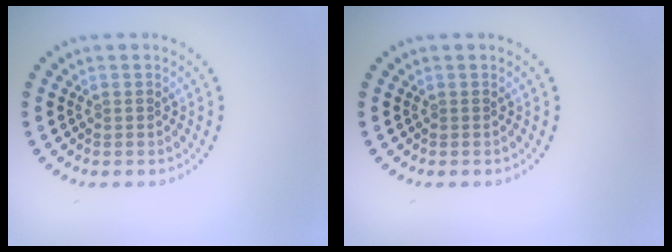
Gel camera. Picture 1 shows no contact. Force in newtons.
{"total": 0.0}